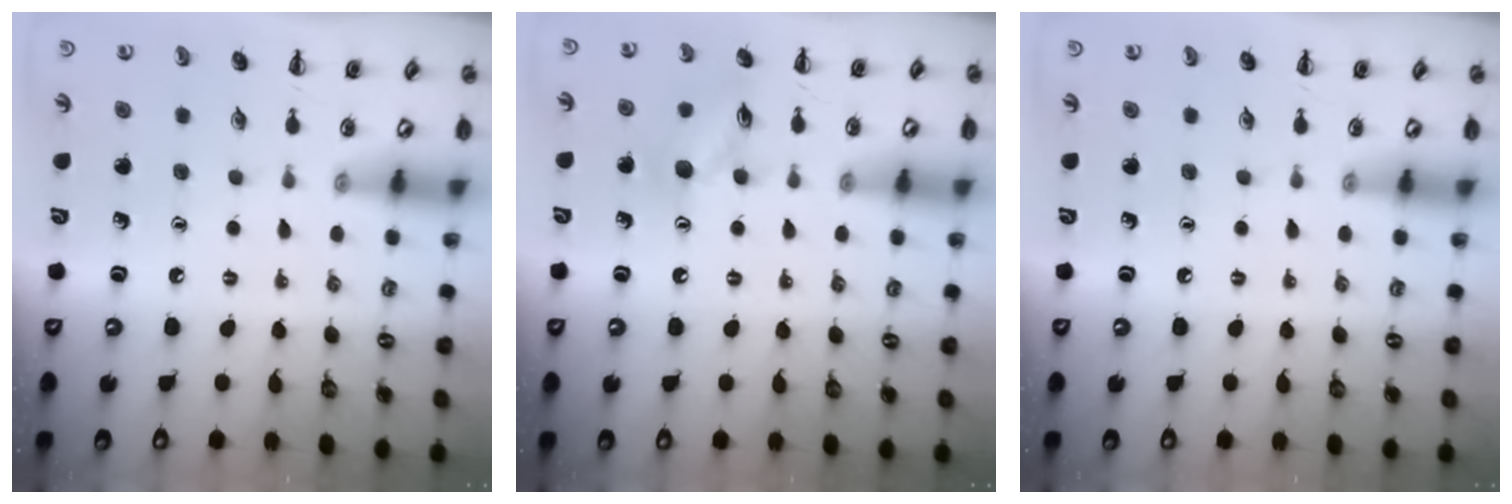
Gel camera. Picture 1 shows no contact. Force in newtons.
{"total": 9.6, "press": 9.6, "slide": 0.6}
{"total": 0.0}